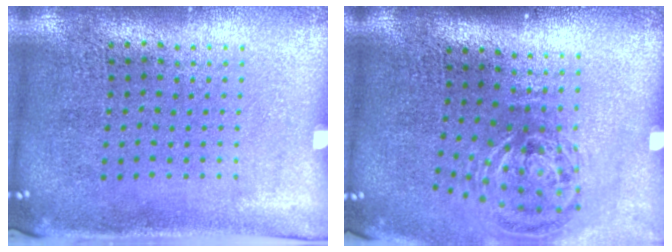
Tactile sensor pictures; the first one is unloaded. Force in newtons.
{"total": 1.3, "press": 1.0, "slide": 0.9}